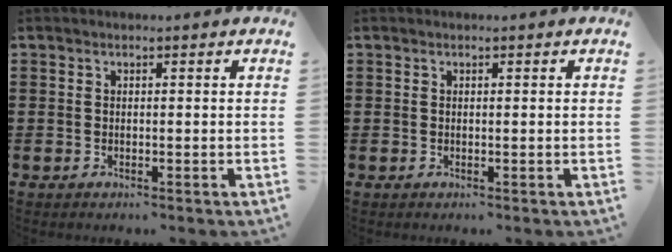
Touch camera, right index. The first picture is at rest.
{"total": 0.0}